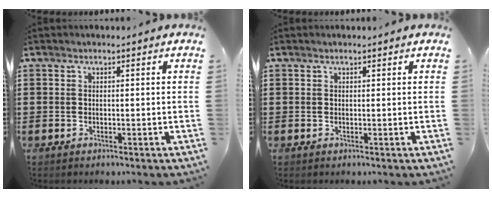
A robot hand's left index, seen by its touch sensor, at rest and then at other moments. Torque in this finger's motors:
{"motor_torque": [-0.11, -0.08, 0.04, 0.00]}